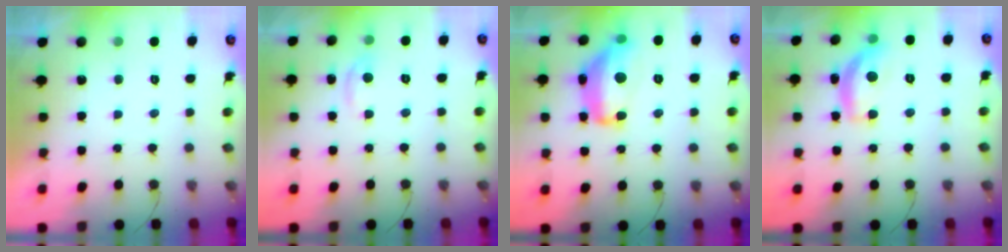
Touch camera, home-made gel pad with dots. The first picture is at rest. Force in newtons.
{"total": 3.3, "press": 3.3, "slide": 0.5}
{"total": 15.3, "press": 15.2, "slide": 1.3}
{"total": 12.8, "press": 12.8, "slide": 0.6}